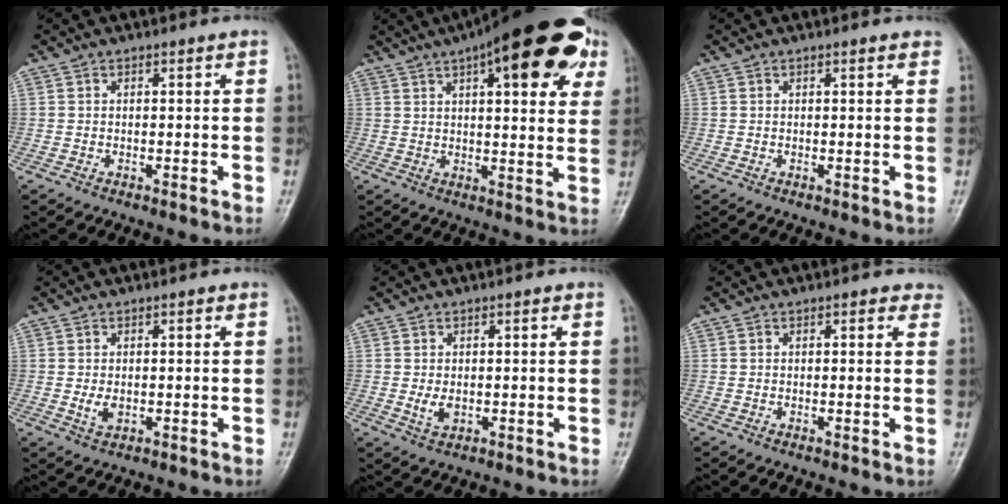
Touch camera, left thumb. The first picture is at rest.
{"total": 23.6, "force": [11.1, 8.1, 19.2], "torque": [-0.243, 0.002, 0.147]}
{"total": 1.5, "force": [1.1, 0.3, 1.0], "torque": [-0.009, 0.001, 0.010]}
{"total": 2.6, "force": [-0.1, 1.7, 2.0], "torque": [-0.034, -0.006, 0.001]}
{"total": 2.9, "force": [-0.1, 1.8, 2.2], "torque": [-0.038, -0.007, 0.003]}
{"total": 1.8, "force": [1.1, 1.0, 0.9], "torque": [0.007, -0.001, 0.006]}